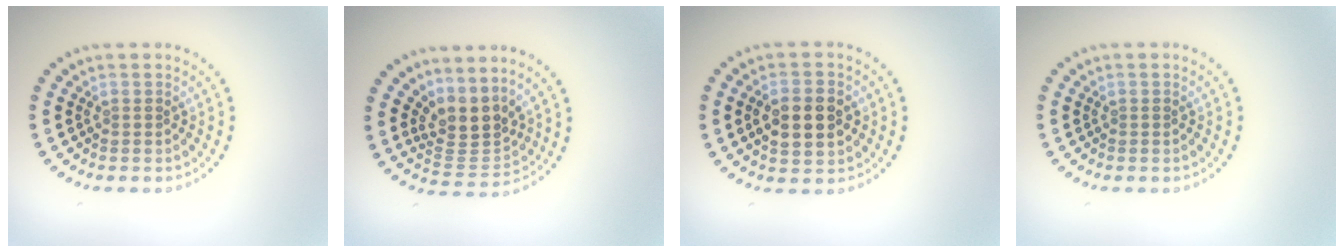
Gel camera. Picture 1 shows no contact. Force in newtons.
{"total": 3.5, "press": 2.6, "slide": 2.4}
{"total": 4.6, "press": 4.6, "slide": 0.4}
{"total": 0.0}